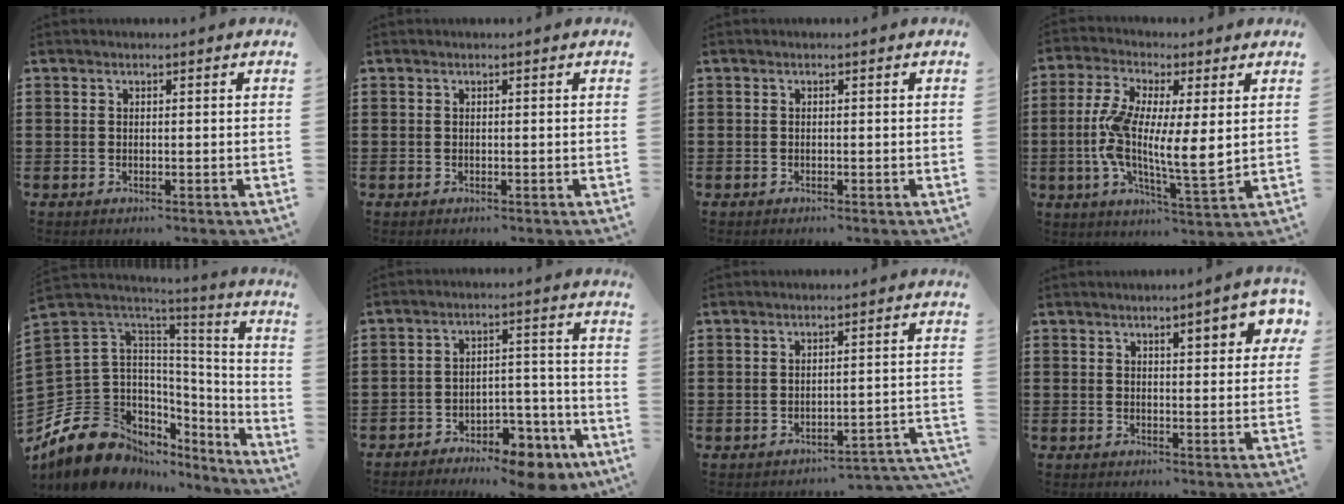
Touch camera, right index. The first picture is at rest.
{"total": 0.0}
{"total": 0.0}
{"total": 10.0, "force": [0.7, 3.1, 9.5], "torque": [-0.192, -0.005, 0.010]}
{"total": 12.7, "force": [-8.2, 8.3, 5.0], "torque": [-0.156, -0.013, -0.153]}
{"total": 6.4, "force": [-5.8, 1.9, 1.9], "torque": [-0.025, 0.022, -0.108]}
{"total": 2.7, "force": [-2.7, 0.3, 0.4], "torque": [-0.012, 0.001, -0.059]}
{"total": 4.9, "force": [2.6, 1.3, 3.9], "torque": [-0.057, -0.005, 0.039]}